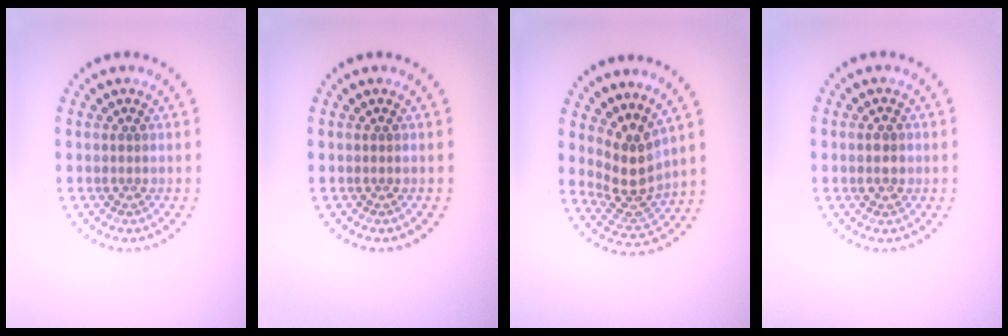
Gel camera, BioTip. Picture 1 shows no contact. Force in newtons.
{"total": 0.0}
{"total": 3.8, "press": 3.0, "slide": 2.3}
{"total": 2.1, "press": 2.1, "slide": 0.2}